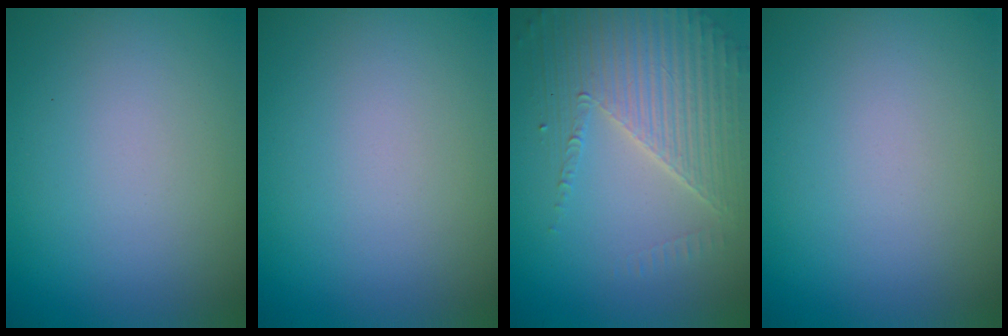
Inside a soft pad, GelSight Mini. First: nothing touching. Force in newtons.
{"total": 0.0}
{"total": 5.1, "press": 4.2, "slide": 2.9}
{"total": 0.0}